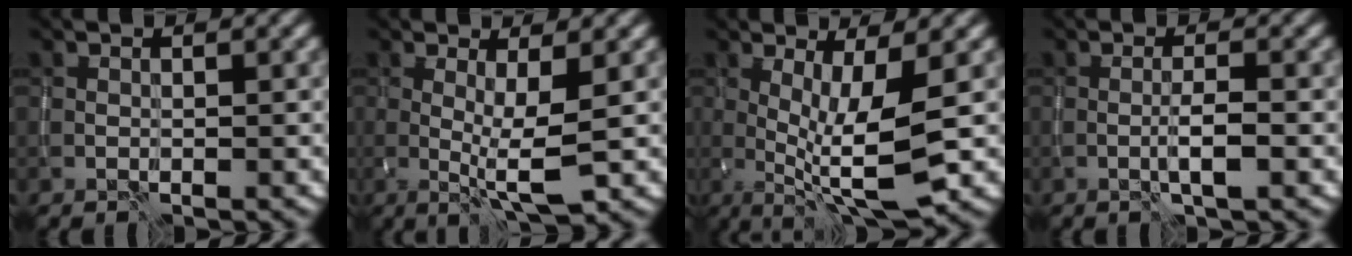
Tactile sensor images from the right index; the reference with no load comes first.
{"total": 3.9, "force": [-0.1, 0.6, 3.8], "torque": [-0.071, -0.012, -0.001]}
{"total": 7.0, "force": [-0.5, 1.8, 6.8], "torque": [-0.123, -0.011, -0.005]}
{"total": 1.9, "force": [-0.6, 0.0, 1.8], "torque": [-0.032, 0.000, -0.012]}